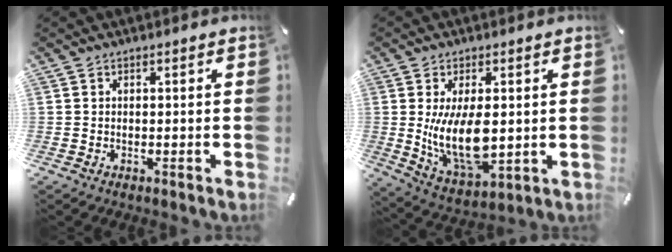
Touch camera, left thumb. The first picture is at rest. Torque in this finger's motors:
{"motor_torque": [2.39, 2.36, 1.33, -0.12, 0.23]}